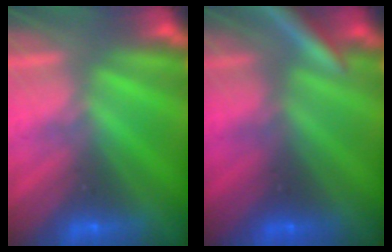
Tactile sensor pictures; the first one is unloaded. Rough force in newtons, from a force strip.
{"total": 2.7}